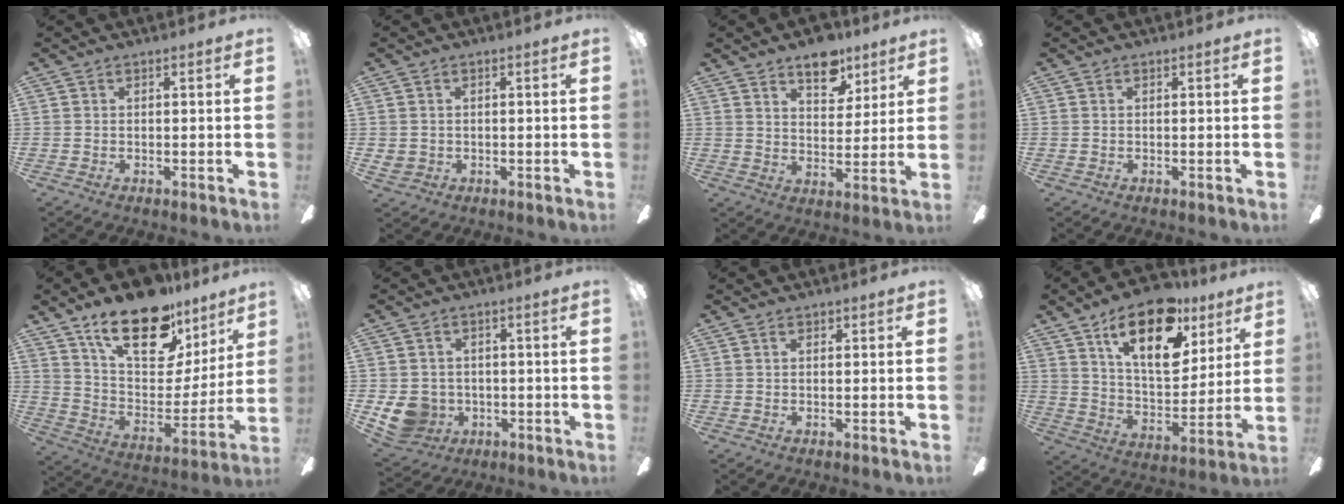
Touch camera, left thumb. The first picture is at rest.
{"total": 1.8, "force": [0.0, 1.7, 0.6], "torque": [-0.012, 0.003, 0.000]}
{"total": 9.8, "force": [7.1, 5.2, 4.5], "torque": [-0.043, -0.036, 0.122]}
{"total": 0.0}
{"total": 23.1, "force": [15.7, 10.6, 13.1], "torque": [-0.204, -0.100, 0.276]}
{"total": 8.0, "force": [-1.5, 7.2, 3.0], "torque": [-0.075, 0.004, -0.026]}
{"total": 0.9, "force": [0.4, 0.6, 0.6], "torque": [-0.012, 0.003, 0.008]}
{"total": 21.9, "force": [12.4, 10.5, 14.7], "torque": [-0.221, -0.058, 0.211]}